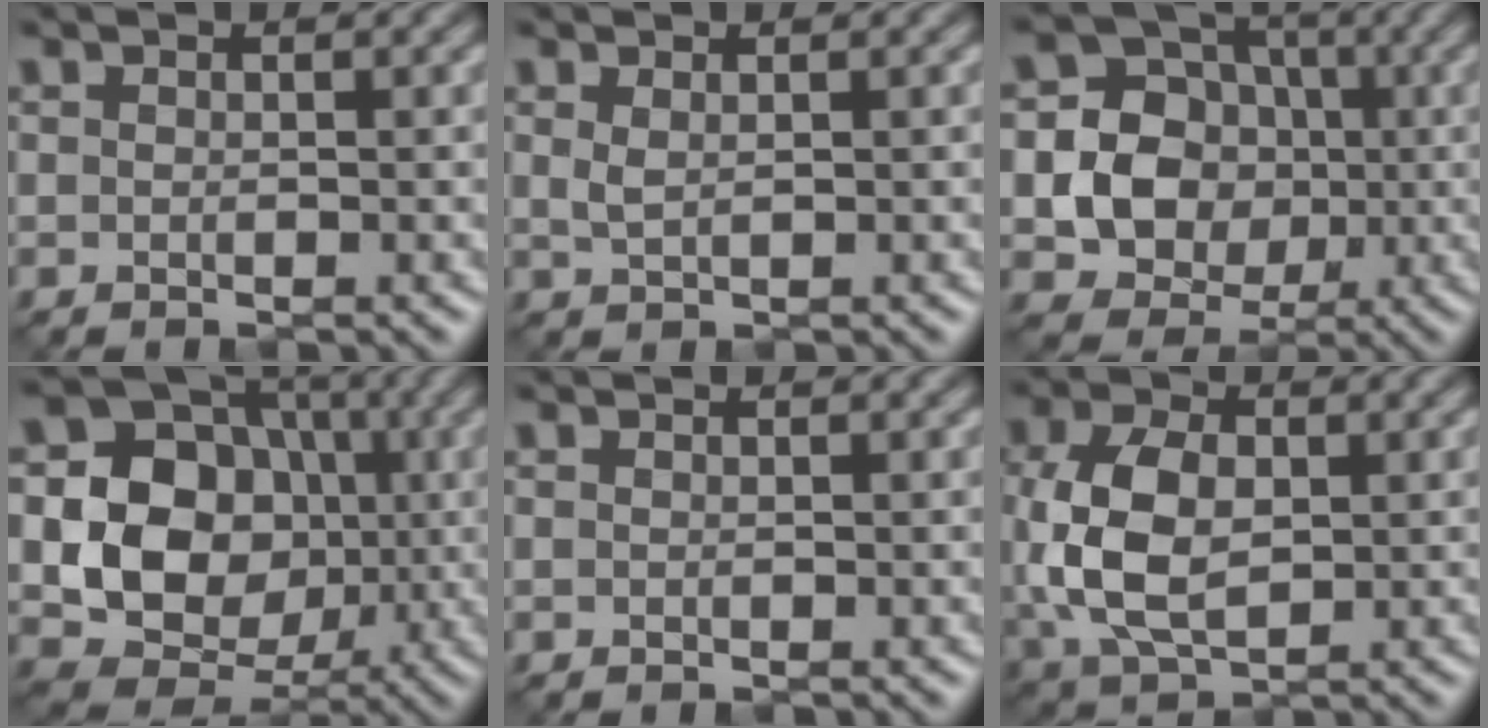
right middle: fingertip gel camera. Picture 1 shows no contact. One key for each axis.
{"total": 0.6, "fx": 0.3, "fy": 0.2, "fz": 0.5, "tx": -0.017, "ty": 0.000, "tz": 0.009}
{"total": 8.0, "fx": -0.6, "fy": 7.5, "fz": 2.8, "tx": -0.041, "ty": 0.004, "tz": -0.028}
{"total": 11.6, "fx": -0.5, "fy": 10.2, "fz": 5.5, "tx": -0.091, "ty": -0.005, "tz": -0.026}
{"total": 0.0}
{"total": 7.1, "fx": 0.0, "fy": 4.7, "fz": 5.4, "tx": -0.128, "ty": 0.000, "tz": 0.003}